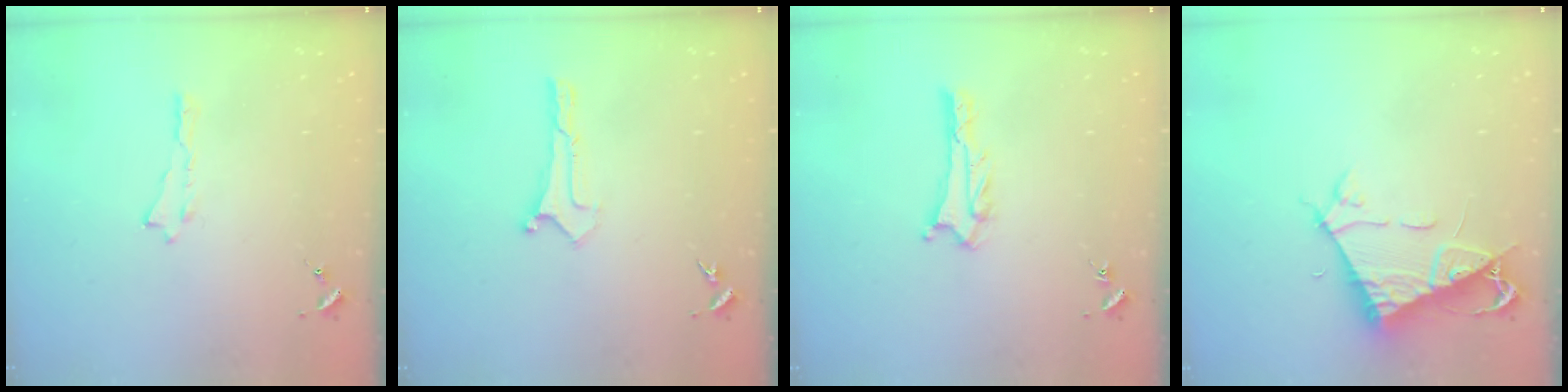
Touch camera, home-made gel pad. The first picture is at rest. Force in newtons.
{"total": 0.0}
{"total": 2.7, "press": 2.7, "slide": 0.2}
{"total": 7.6, "press": 7.6, "slide": 1.0}